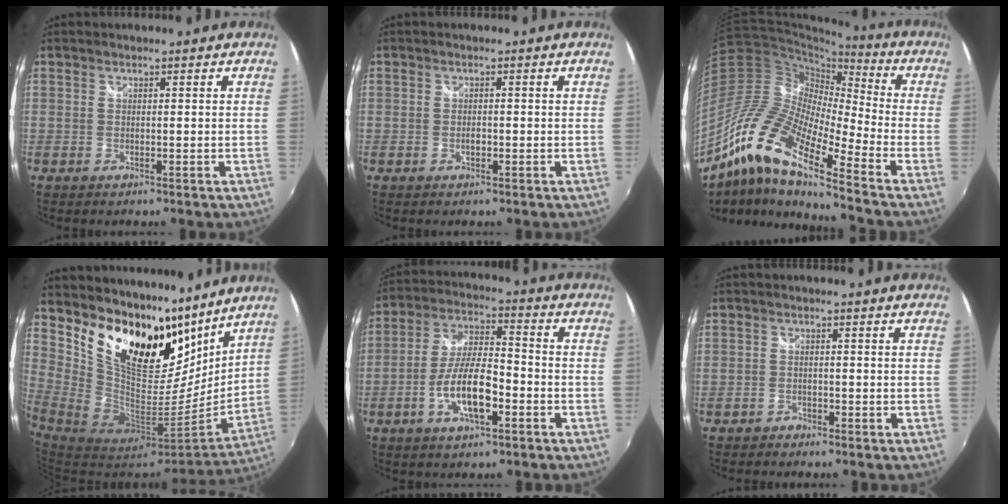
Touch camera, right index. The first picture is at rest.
{"total": 0.9, "force": [-0.3, 0.8, 0.5], "torque": [-0.008, 0.000, -0.006]}
{"total": 17.0, "force": [-10.9, 3.2, 12.7], "torque": [-0.230, -0.001, -0.235]}
{"total": 19.2, "force": [14.3, 8.8, 9.3], "torque": [-0.169, -0.017, 0.260]}
{"total": 10.9, "force": [-4.4, 3.6, 9.3], "torque": [-0.190, 0.001, -0.079]}
{"total": 2.2, "force": [-1.9, 1.1, 0.0], "torque": [-0.011, 0.001, -0.037]}